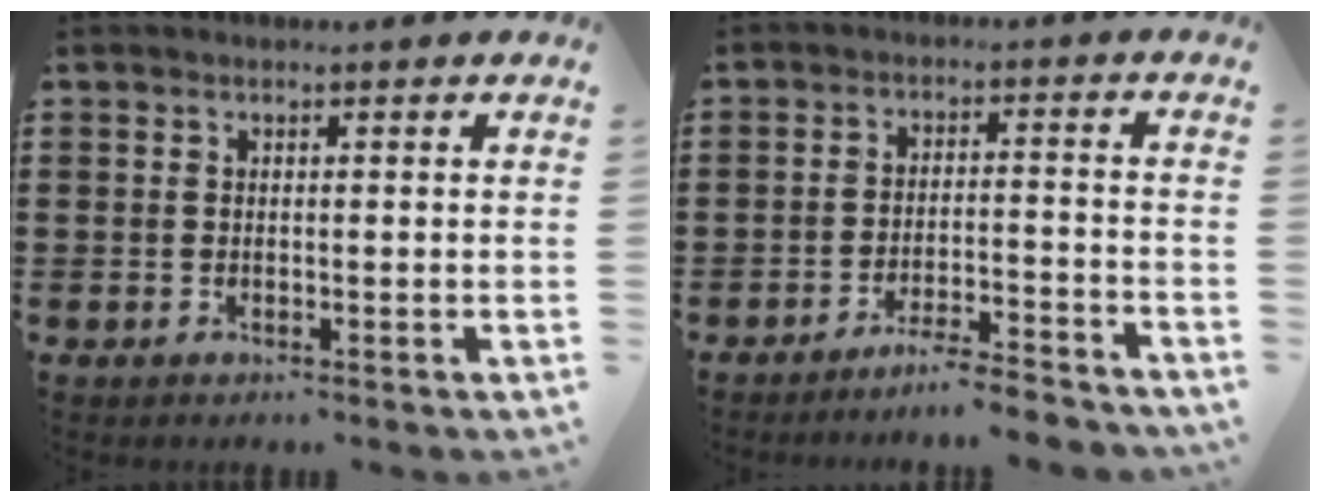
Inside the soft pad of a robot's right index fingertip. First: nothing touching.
{"total": 4.8, "force": [-4.5, -0.2, 1.5], "torque": [-0.026, -0.003, -0.088]}